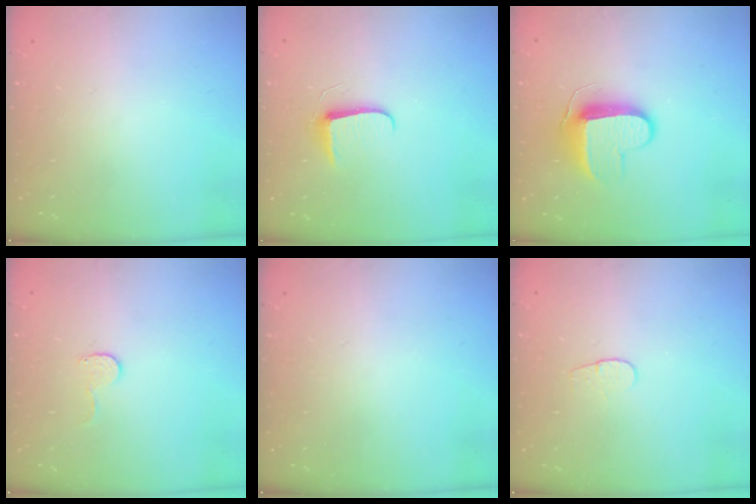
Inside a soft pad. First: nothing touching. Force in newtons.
{"total": 6.2, "press": 6.2, "slide": 0.8}
{"total": 10.0, "press": 10.0, "slide": 1.1}
{"total": 4.6, "press": 4.6, "slide": 0.4}
{"total": 0.0}
{"total": 3.6, "press": 3.6, "slide": 0.4}